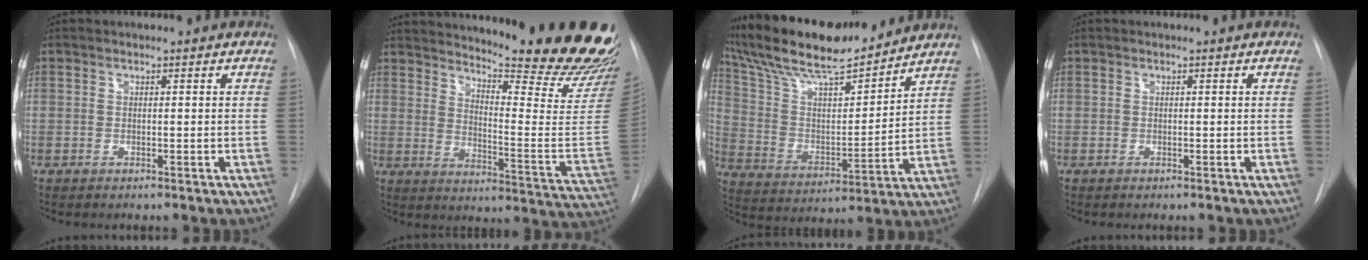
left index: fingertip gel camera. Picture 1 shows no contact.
{"total": 29.1, "force": [25.7, 1.9, 13.5], "torque": [-0.199, -0.139, 0.316]}
{"total": 19.2, "force": [16.8, 2.9, 9.0], "torque": [-0.168, 0.011, 0.292]}
{"total": 0.0}